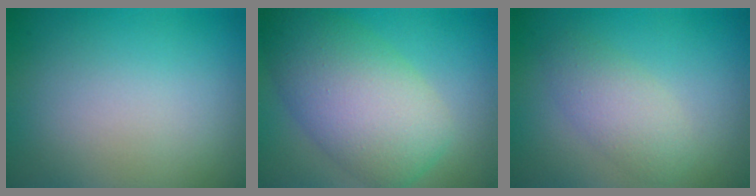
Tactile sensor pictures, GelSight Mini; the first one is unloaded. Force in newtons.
{"total": 8.3, "press": 8.3, "slide": 0.2}
{"total": 2.7, "press": 2.7, "slide": 0.0}